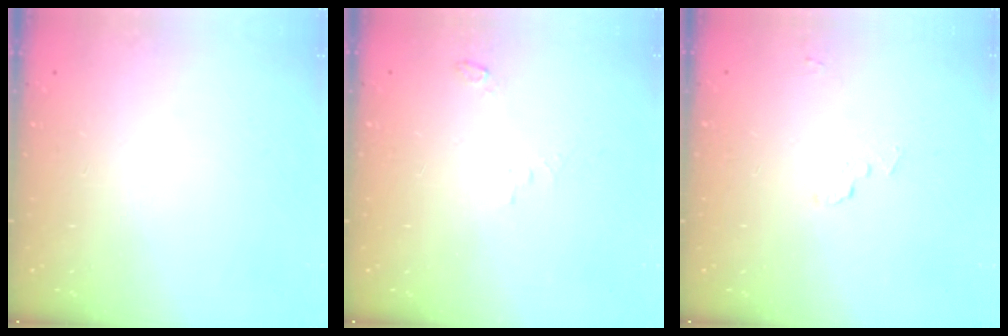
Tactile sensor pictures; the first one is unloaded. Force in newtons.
{"total": 3.0, "press": 2.1, "slide": 2.1}
{"total": 3.3, "press": 3.1, "slide": 1.2}